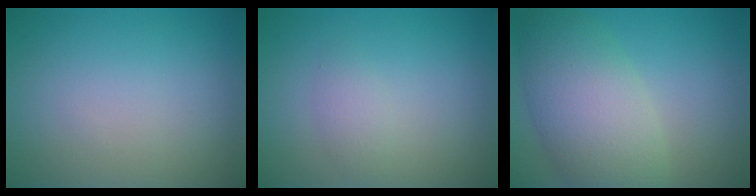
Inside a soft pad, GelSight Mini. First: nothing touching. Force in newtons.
{"total": 1.3, "press": 1.3, "slide": 0.1}
{"total": 7.4, "press": 7.4, "slide": 0.4}